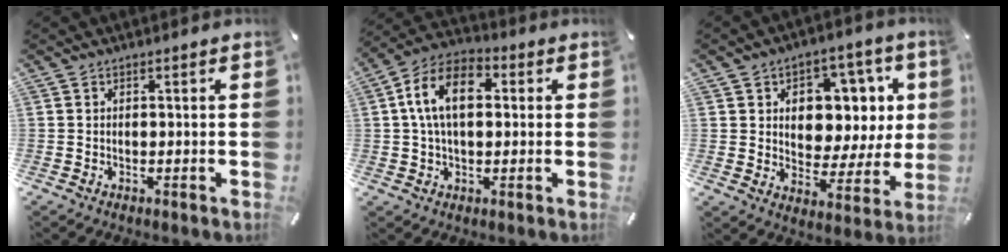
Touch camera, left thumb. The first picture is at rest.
{"total": 12.1, "force": [1.9, 7.4, 9.4], "torque": [-0.194, 0.010, 0.033]}
{"total": 10.5, "force": [3.1, 8.4, 5.5], "torque": [-0.067, -0.024, 0.057]}